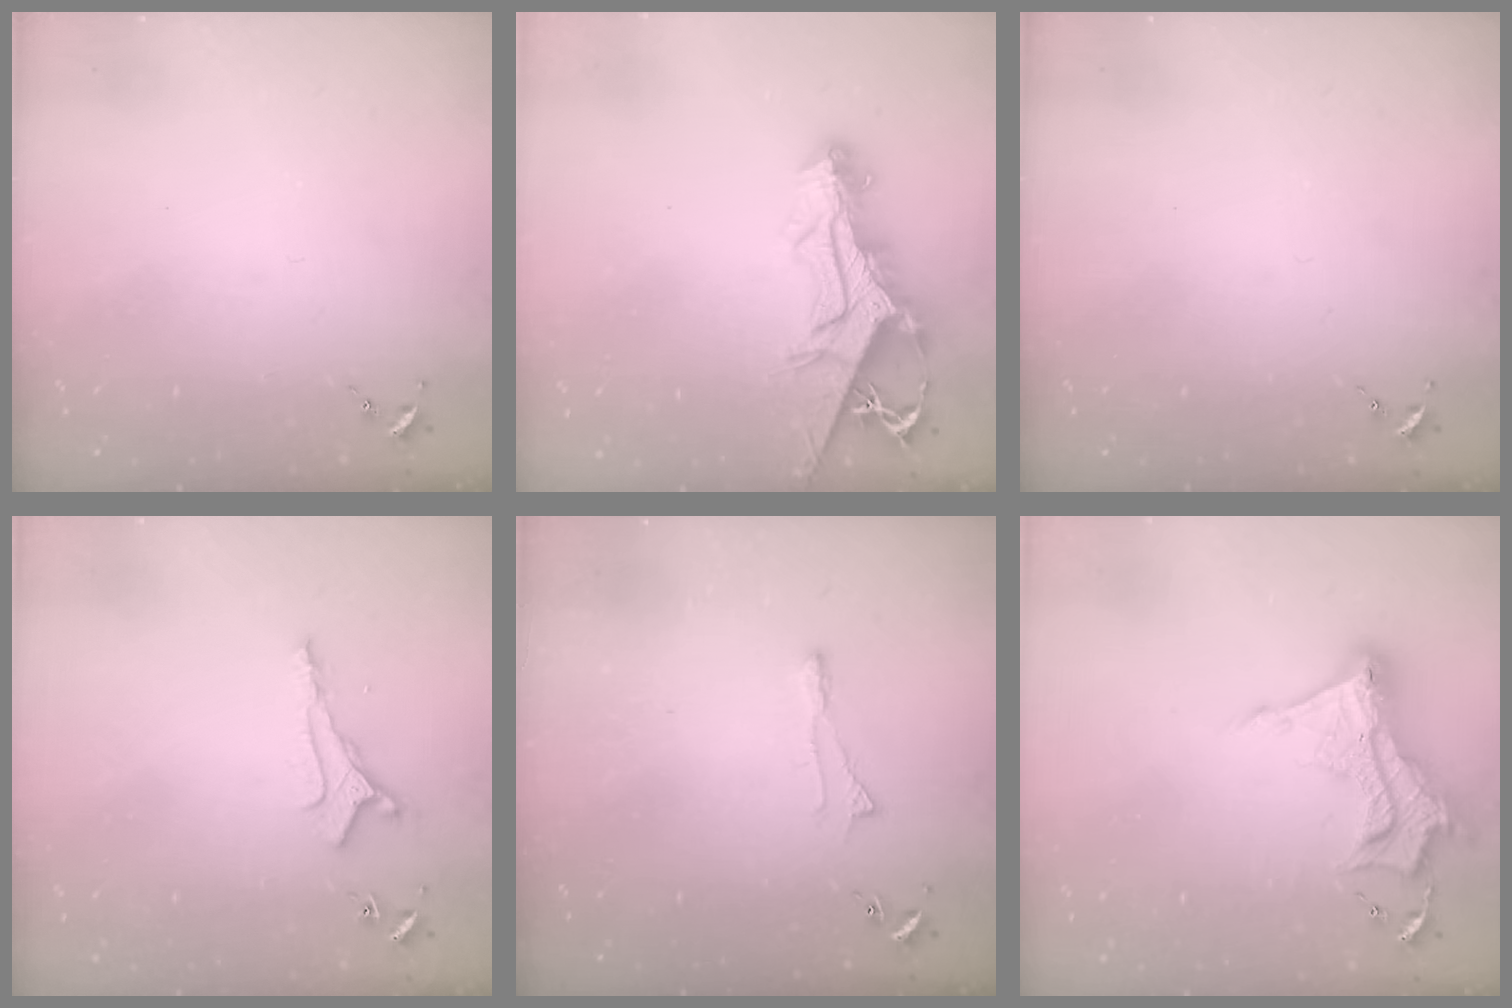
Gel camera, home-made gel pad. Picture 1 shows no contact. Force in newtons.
{"total": 13.3, "press": 13.2, "slide": 1.5}
{"total": 0.0}
{"total": 6.0, "press": 6.0, "slide": 0.9}
{"total": 3.4, "press": 3.3, "slide": 0.7}
{"total": 15.5, "press": 15.5, "slide": 1.2}